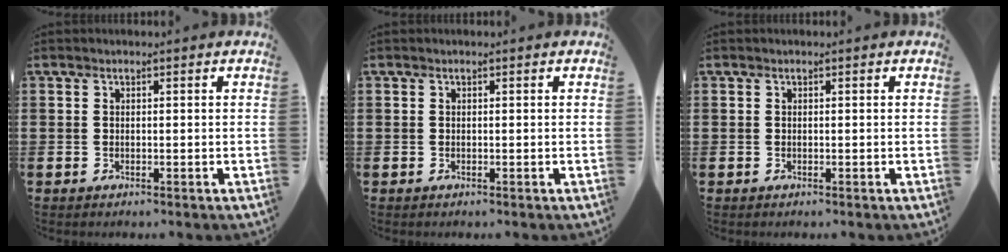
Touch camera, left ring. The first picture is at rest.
{"total": 0.0}
{"total": 0.0}